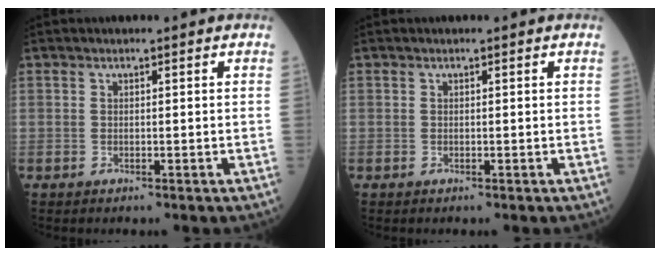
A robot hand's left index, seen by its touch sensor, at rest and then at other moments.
{"total": 0.0}